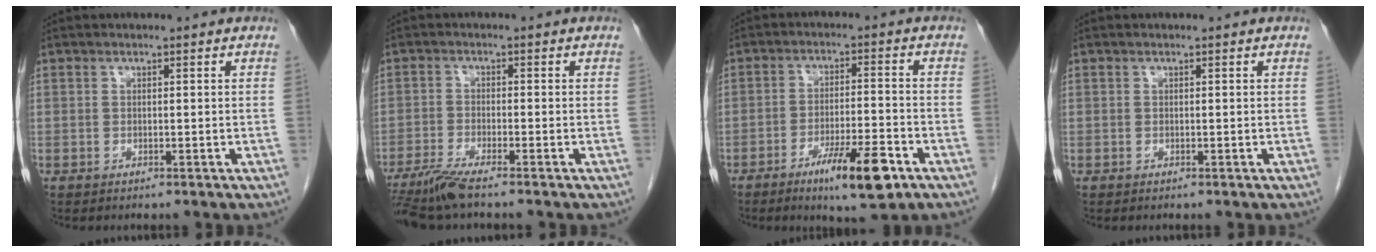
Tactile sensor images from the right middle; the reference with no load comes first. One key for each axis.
{"total": 5.2, "fx": -4.3, "fy": -0.4, "fz": 3.0, "tx": -0.056, "ty": -0.018, "tz": -0.083}
{"total": 9.5, "fx": -5.4, "fy": 1.1, "fz": 7.7, "tx": -0.127, "ty": -0.013, "tz": -0.085}
{"total": 0.0}